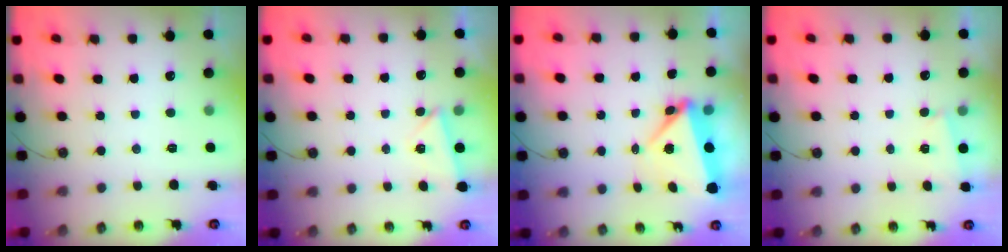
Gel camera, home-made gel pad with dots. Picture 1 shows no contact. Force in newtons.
{"total": 2.0, "press": 1.7, "slide": 1.0}
{"total": 6.1, "press": 6.1, "slide": 0.3}
{"total": 1.0, "press": 1.0, "slide": 0.3}